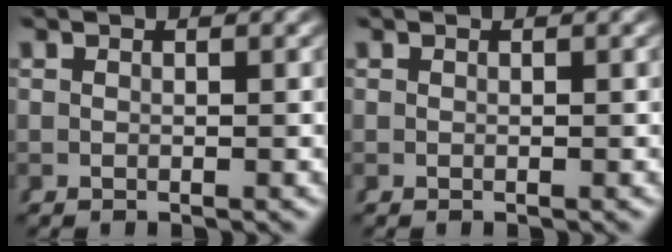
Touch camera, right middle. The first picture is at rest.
{"total": 0.0}